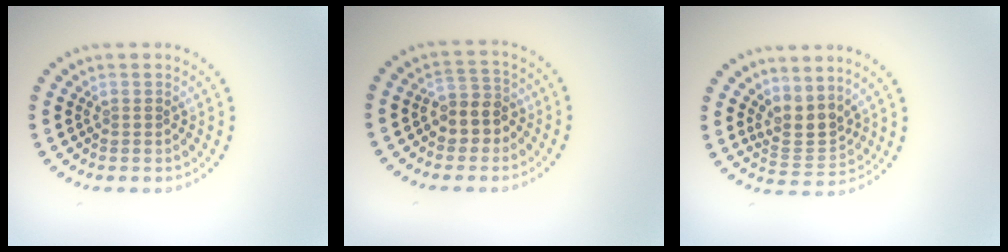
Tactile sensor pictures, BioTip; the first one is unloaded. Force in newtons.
{"total": 2.9, "press": 2.6, "slide": 1.3}
{"total": 2.9, "press": 2.3, "slide": 1.9}